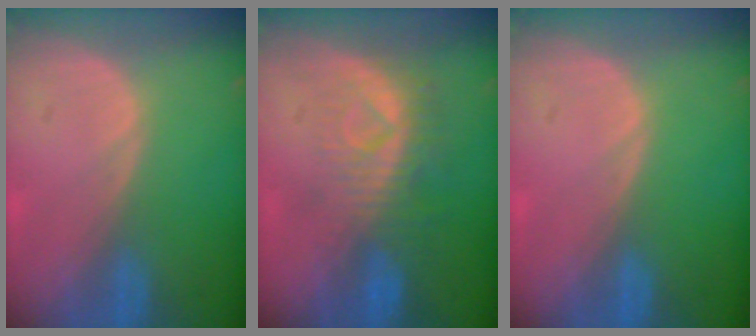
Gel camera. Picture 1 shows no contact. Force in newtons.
{"total": 8.3, "press": 7.4, "slide": 3.7}
{"total": 0.0}